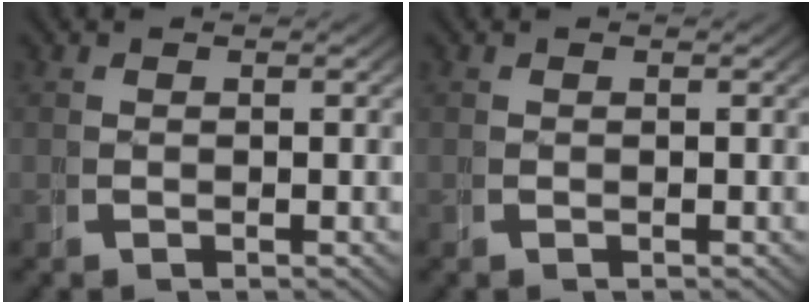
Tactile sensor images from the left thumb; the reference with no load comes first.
{"total": 0.0}